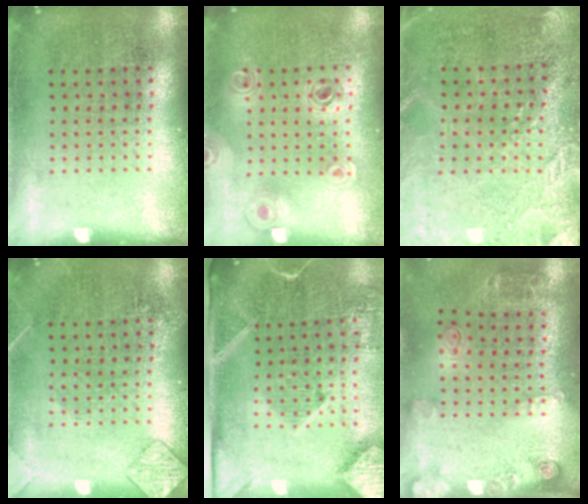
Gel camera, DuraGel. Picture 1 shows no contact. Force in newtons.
{"total": 0.5, "press": 0.5, "slide": 0.1}
{"total": 2.9, "press": 2.7, "slide": 1.0}
{"total": 1.6, "press": 1.6, "slide": 0.2}
{"total": 2.8, "press": 2.1, "slide": 1.9}
{"total": 2.0, "press": 1.2, "slide": 1.6}